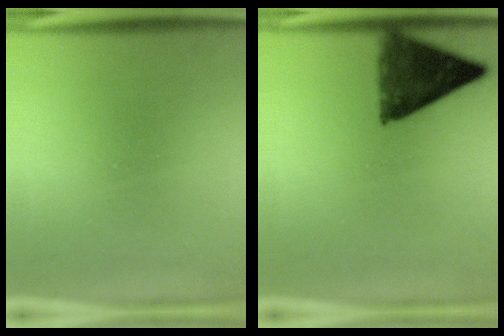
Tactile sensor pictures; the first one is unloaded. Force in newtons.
{"total": 7.8}